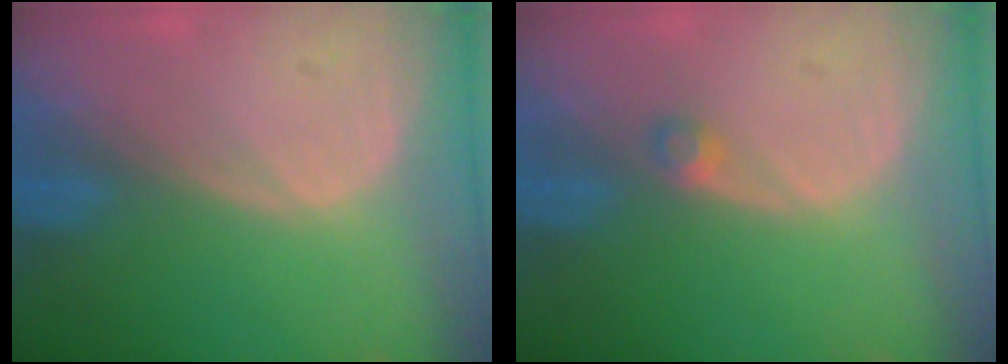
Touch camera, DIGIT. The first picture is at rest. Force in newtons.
{"total": 1.6, "press": 1.4, "slide": 0.9}